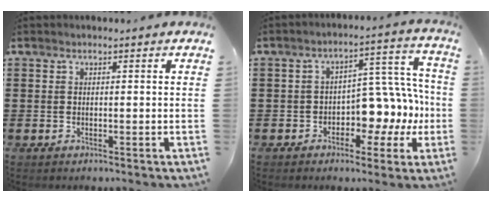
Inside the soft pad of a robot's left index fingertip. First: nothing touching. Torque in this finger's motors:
{"motor_torque": [1.62, 0.53, 0.39, 0.07]}